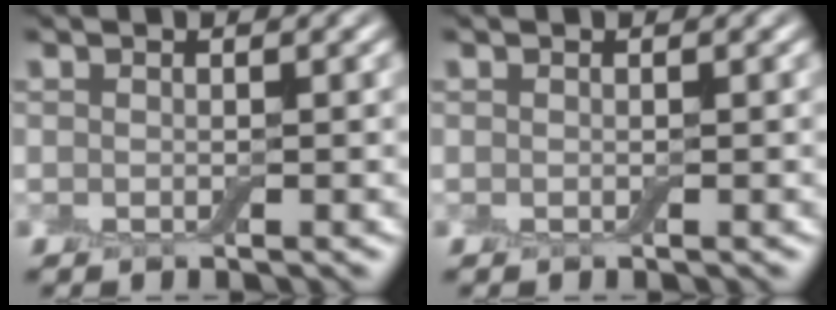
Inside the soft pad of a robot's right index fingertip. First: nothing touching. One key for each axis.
{"total": 0.0}